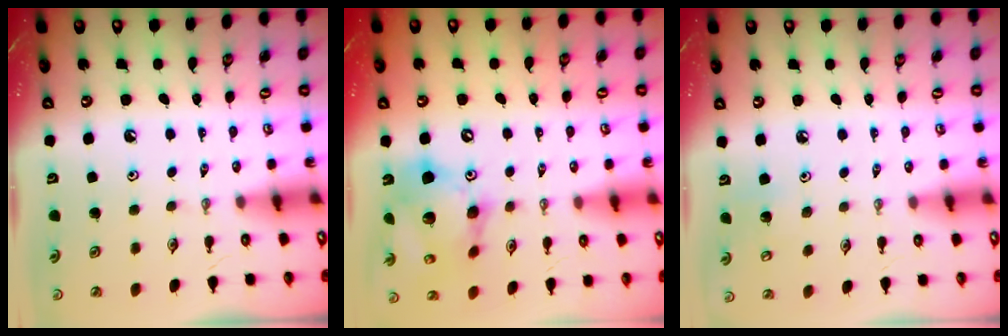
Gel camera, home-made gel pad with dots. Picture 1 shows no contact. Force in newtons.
{"total": 16.8, "press": 16.5, "slide": 3.0}
{"total": 5.3, "press": 5.3, "slide": 0.3}